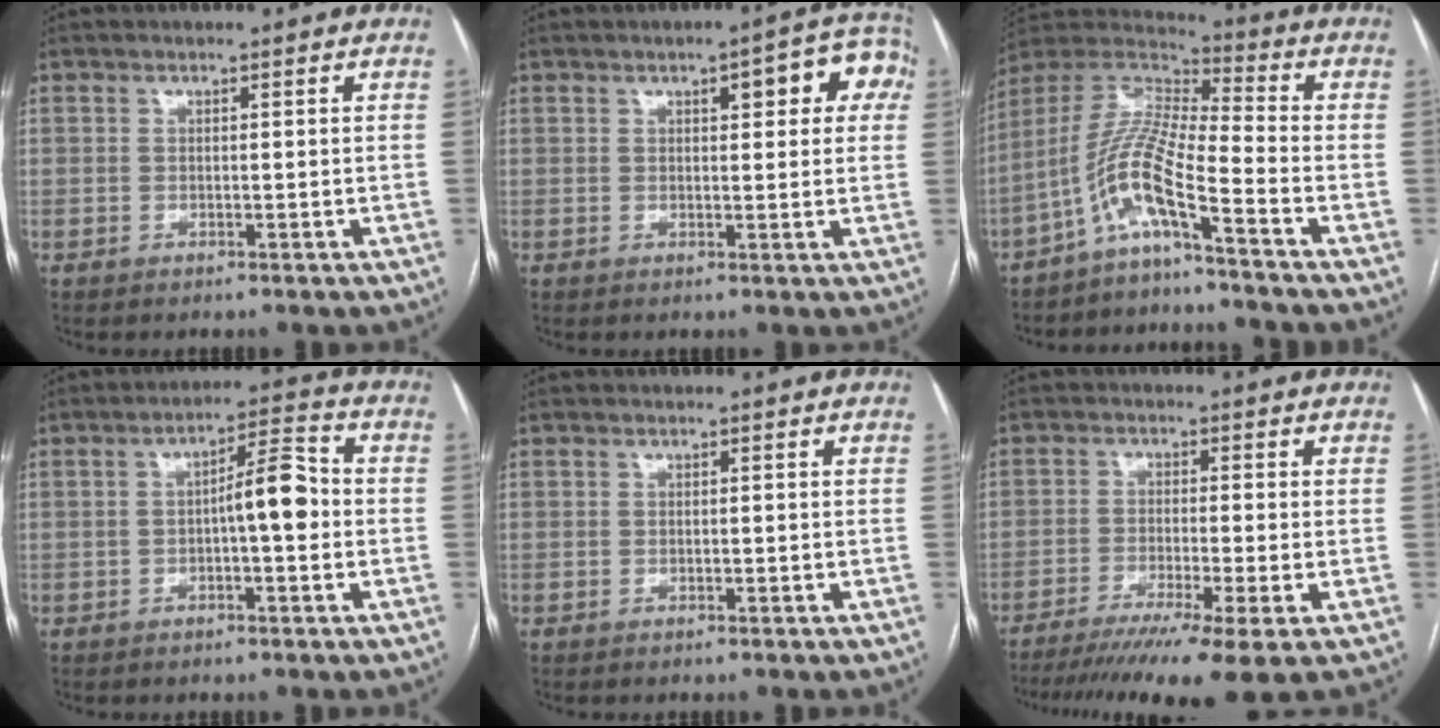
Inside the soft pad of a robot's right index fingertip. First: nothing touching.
{"total": 8.3, "force": [2.9, 2.6, 7.3], "torque": [-0.078, 0.024, 0.030]}
{"total": 10.0, "force": [-5.8, 0.2, 8.1], "torque": [-0.181, 0.012, -0.123]}
{"total": 6.7, "force": [-0.6, 1.4, 6.5], "torque": [-0.099, 0.023, -0.011]}
{"total": 0.0}
{"total": 12.5, "force": [-8.9, -0.7, 8.8], "torque": [-0.128, -0.029, -0.141]}